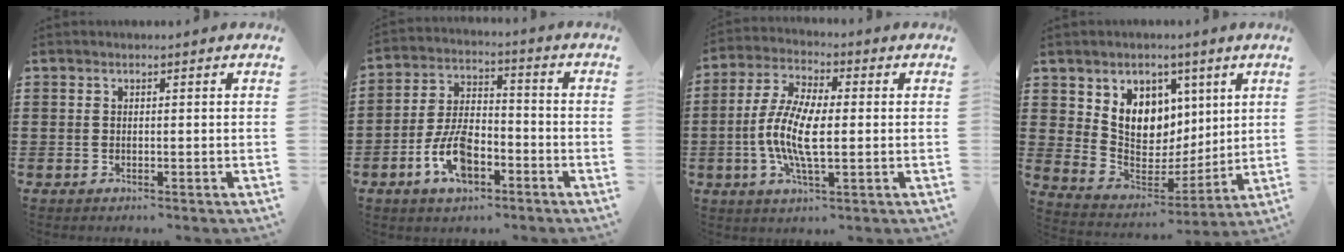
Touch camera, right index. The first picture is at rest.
{"total": 8.6, "force": [-3.8, 4.3, 6.4], "torque": [-0.144, 0.000, -0.072]}
{"total": 9.3, "force": [-1.0, 3.0, 8.8], "torque": [-0.189, -0.010, -0.020]}
{"total": 8.3, "force": [4.6, 6.7, 1.9], "torque": [-0.062, -0.043, 0.088]}